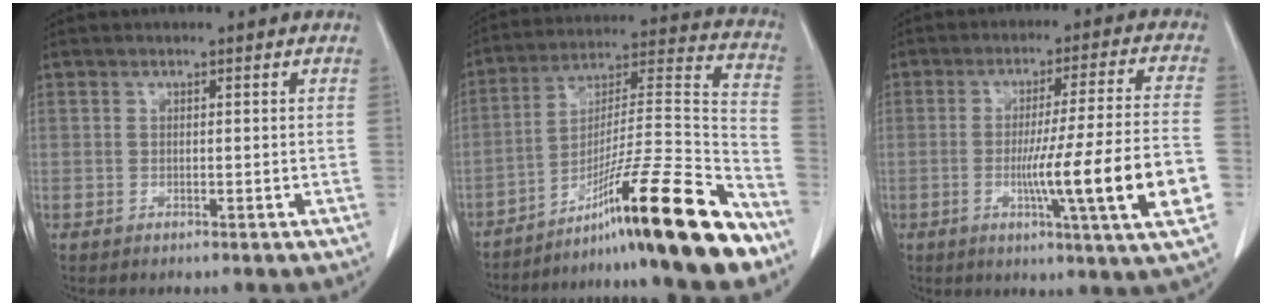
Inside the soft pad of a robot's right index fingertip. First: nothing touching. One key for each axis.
{"total": 22.2, "fx": -15.7, "fy": -0.4, "fz": 15.7, "tx": -0.217, "ty": 0.009, "tz": -0.261}
{"total": 15.8, "fx": -4.0, "fy": -1.3, "fz": 15.2, "tx": -0.218, "ty": -0.014, "tz": -0.064}